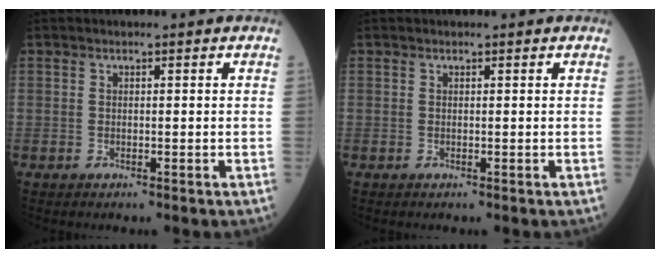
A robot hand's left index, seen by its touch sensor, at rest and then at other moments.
{"total": 0.0}